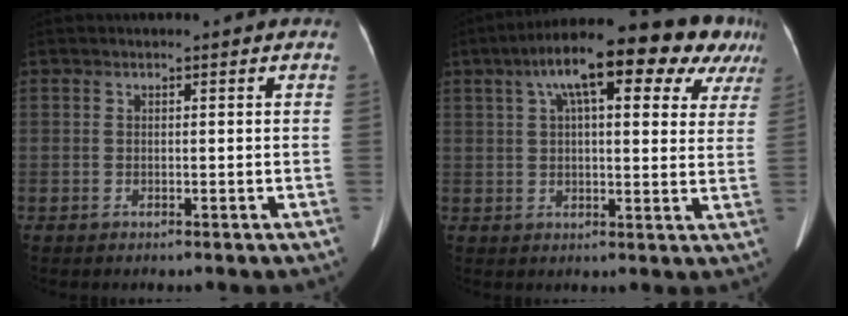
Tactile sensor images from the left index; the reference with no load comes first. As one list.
[{"total": 19.7, "force": [11.3, 6.1, 15.0], "torque": [-0.230, 0.063, 0.151]}]